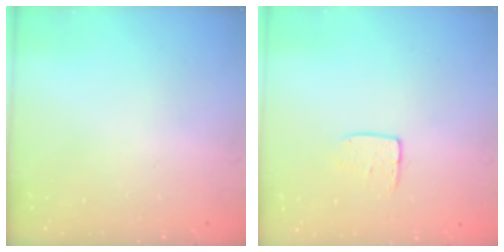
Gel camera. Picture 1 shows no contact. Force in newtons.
{"total": 5.4, "press": 5.4, "slide": 0.4}